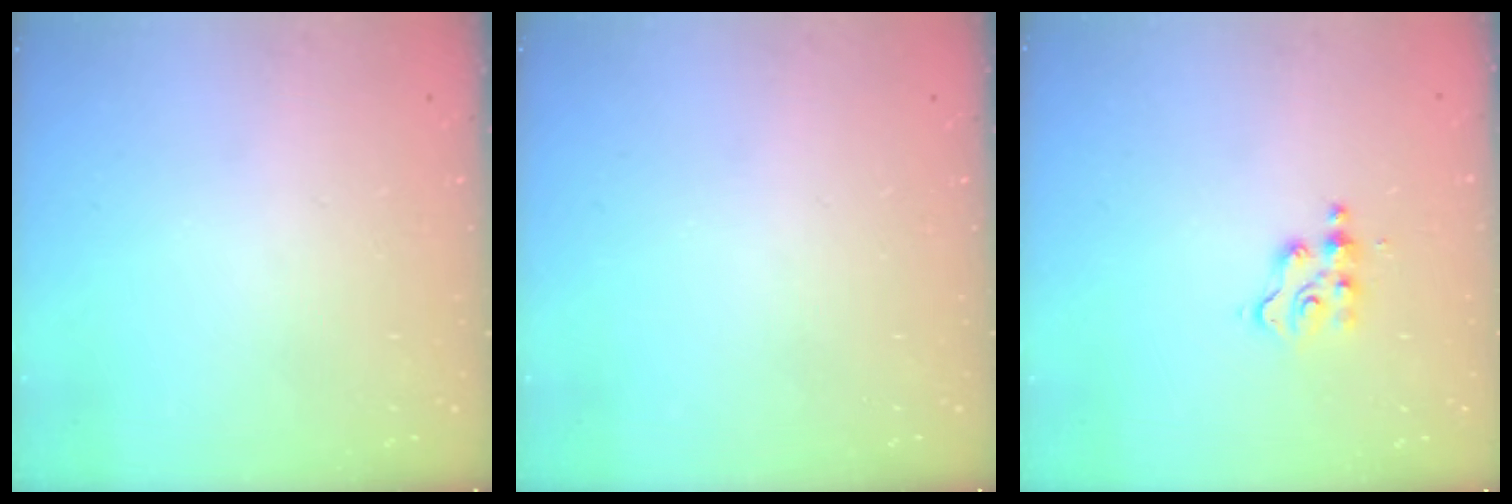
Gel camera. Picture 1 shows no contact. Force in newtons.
{"total": 0.0}
{"total": 4.5, "press": 4.4, "slide": 0.6}